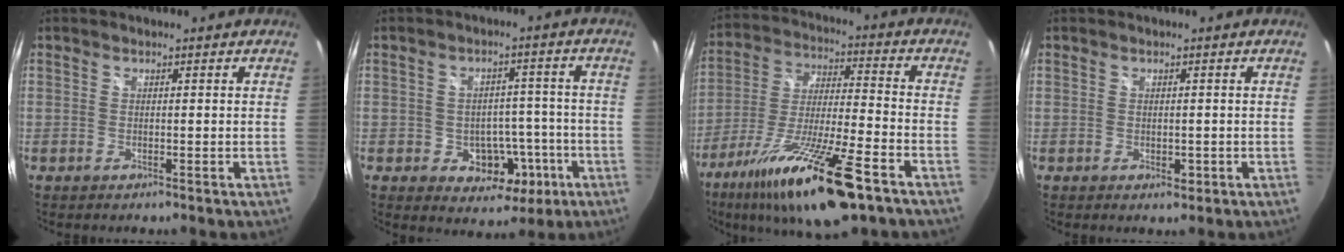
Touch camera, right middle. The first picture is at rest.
{"total": 8.9, "force": [-3.4, 7.1, 4.3], "torque": [-0.069, 0.020, -0.027]}
{"total": 20.9, "force": [-13.2, 3.6, 15.8], "torque": [-0.303, -0.047, -0.232]}
{"total": 1.5, "force": [-0.4, 1.1, 1.0], "torque": [-0.012, -0.003, -0.005]}